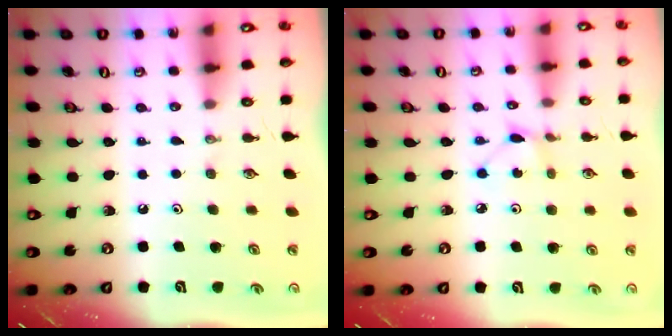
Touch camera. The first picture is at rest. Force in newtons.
{"total": 2.2, "press": 2.1, "slide": 0.3}